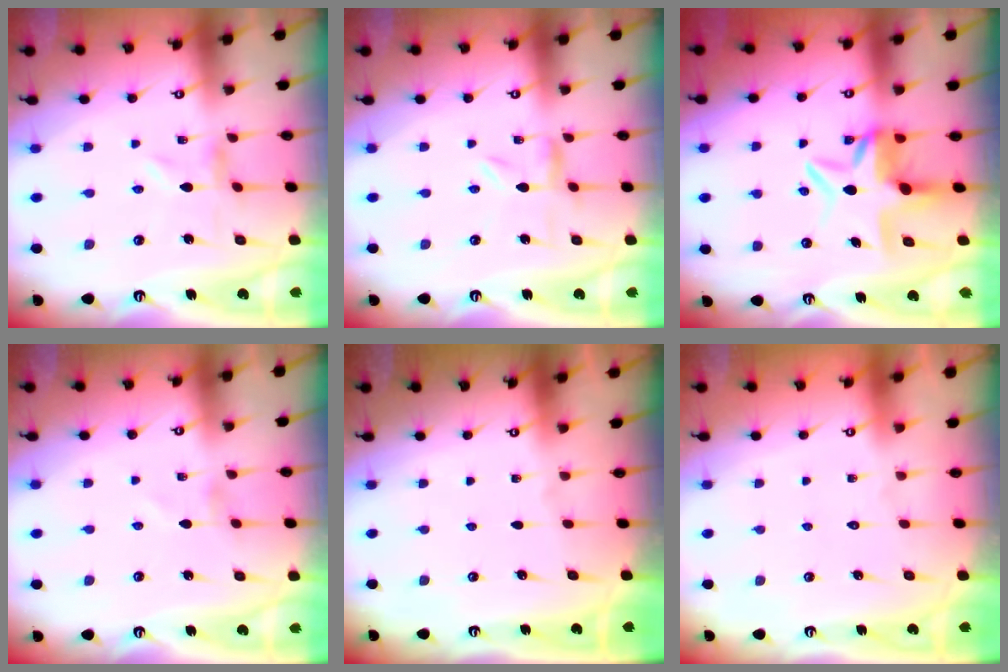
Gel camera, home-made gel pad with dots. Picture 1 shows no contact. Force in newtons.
{"total": 1.6, "press": 1.6, "slide": 0.3}
{"total": 7.7, "press": 7.6, "slide": 0.9}
{"total": 0.0}
{"total": 0.0}
{"total": 1.6, "press": 1.6, "slide": 0.1}